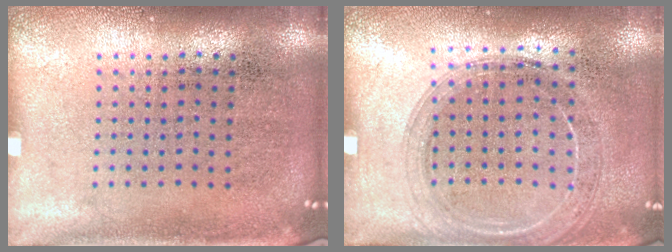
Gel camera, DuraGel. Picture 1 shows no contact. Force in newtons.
{"total": 1.5, "press": 1.5, "slide": 0.2}